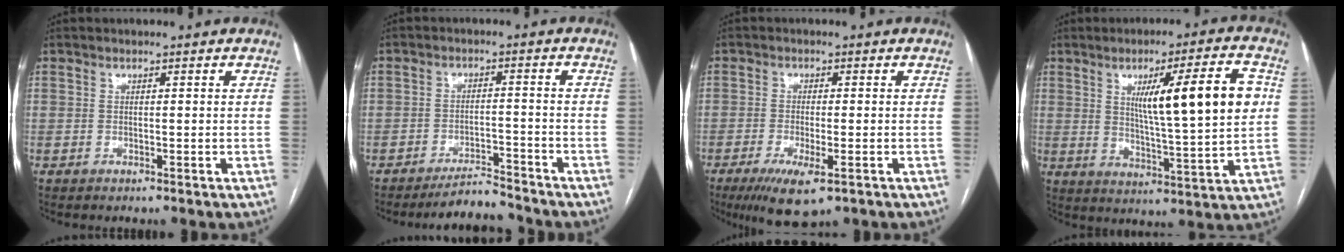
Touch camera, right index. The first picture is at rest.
{"total": 5.0, "force": [-5.0, 0.7, 0.5], "torque": [-0.005, -0.002, -0.082]}
{"total": 7.2, "force": [-3.9, 1.7, 5.8], "torque": [-0.105, -0.018, -0.062]}
{"total": 14.4, "force": [3.5, 0.5, 14.0], "torque": [-0.216, 0.000, 0.056]}